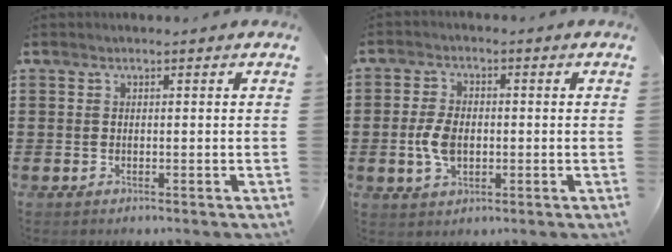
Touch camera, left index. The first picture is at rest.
{"total": 5.3, "force": [-0.6, 3.1, 4.2], "torque": [-0.107, -0.002, -0.018]}